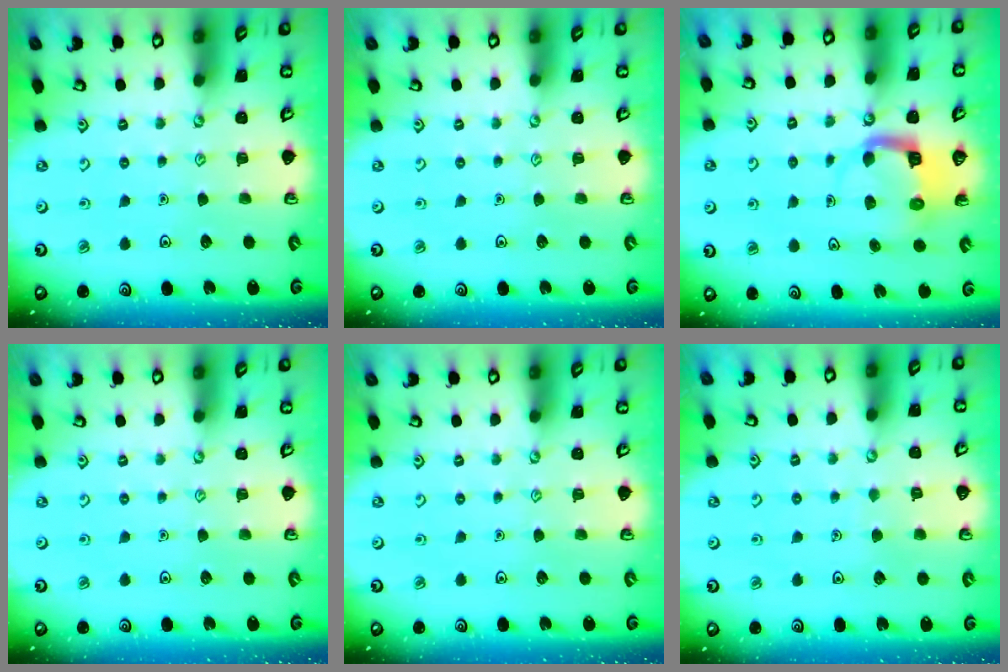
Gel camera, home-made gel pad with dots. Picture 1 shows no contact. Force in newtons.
{"total": 0.0}
{"total": 6.7, "press": 6.7, "slide": 0.1}
{"total": 0.0}
{"total": 0.0}
{"total": 2.9, "press": 2.9, "slide": 0.3}